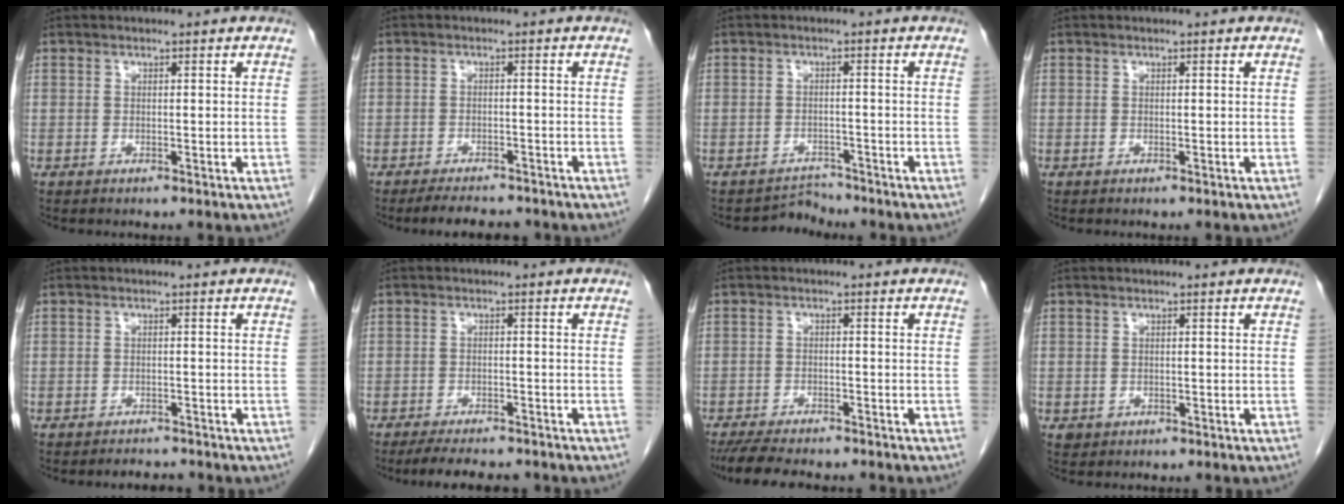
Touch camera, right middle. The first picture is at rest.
{"total": 5.7, "force": [-5.1, 1.6, 2.1], "torque": [-0.033, -0.008, -0.073]}
{"total": 2.6, "force": [-2.3, 0.3, -1.2], "torque": [0.021, -0.002, -0.034]}
{"total": 0.0}
{"total": 2.0, "force": [-1.9, 0.5, 0.1], "torque": [-0.006, -0.006, -0.025]}
{"total": 7.4, "force": [-6.5, 1.6, 3.2], "torque": [-0.049, -0.011, -0.095]}
{"total": 8.8, "force": [-7.7, 1.6, 3.9], "torque": [-0.065, -0.017, -0.118]}
{"total": 1.0, "force": [-0.3, 0.9, 0.2], "torque": [-0.006, 0.003, 0.001]}